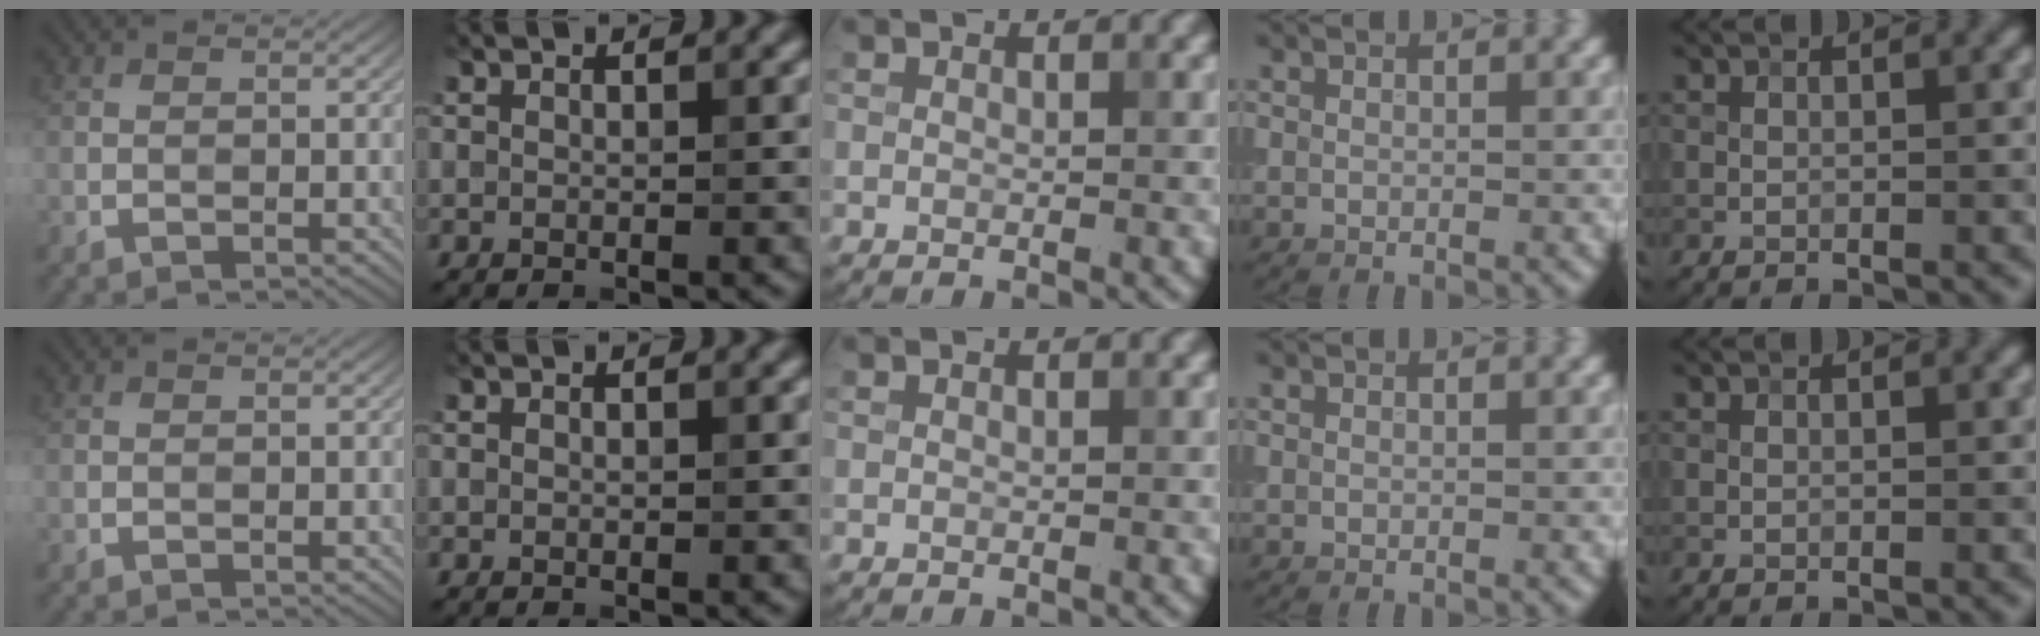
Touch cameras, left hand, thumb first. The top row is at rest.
{}